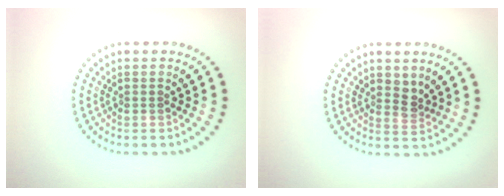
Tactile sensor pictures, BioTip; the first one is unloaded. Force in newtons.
{"total": 1.4, "press": 1.1, "slide": 0.8}